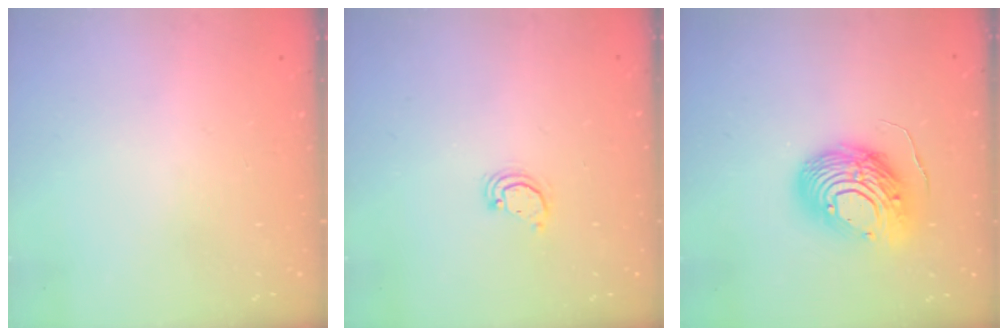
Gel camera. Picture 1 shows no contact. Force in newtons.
{"total": 2.2, "press": 2.2, "slide": 0.3}
{"total": 14.7, "press": 14.6, "slide": 1.4}